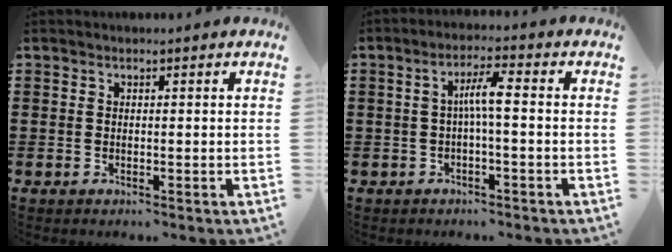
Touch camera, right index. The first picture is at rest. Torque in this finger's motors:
{"motor_torque": [0.92, -0.40, 0.30, 0.13]}